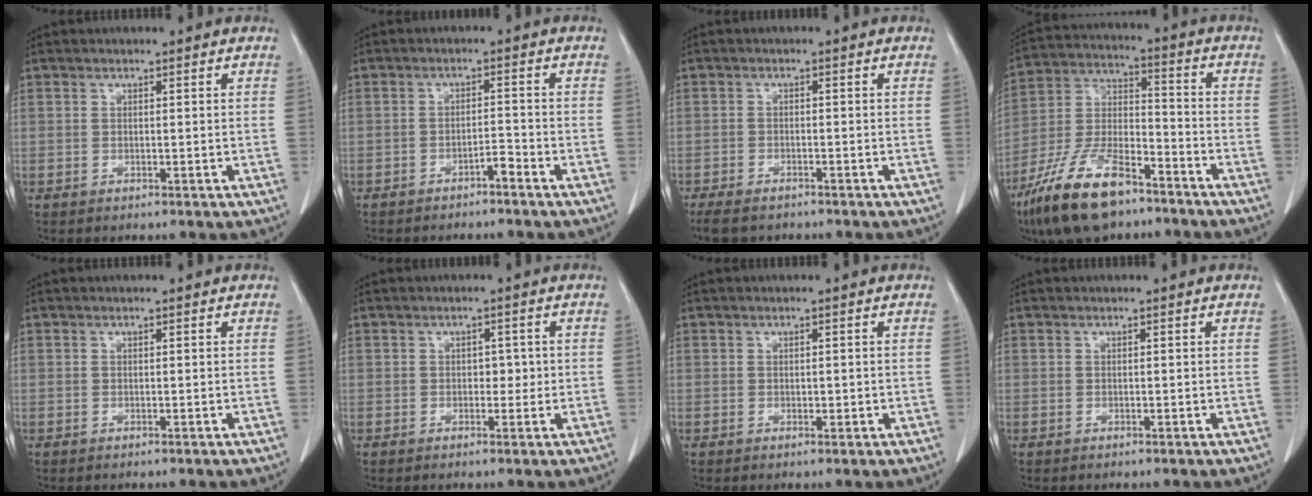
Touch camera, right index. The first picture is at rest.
{"total": 2.0, "force": [-1.7, 0.2, 1.1], "torque": [-0.015, 0.003, -0.027]}
{"total": 5.8, "force": [-4.7, 2.3, 2.4], "torque": [-0.036, -0.008, -0.070]}
{"total": 15.5, "force": [-10.6, 5.2, 10.2], "torque": [-0.209, -0.005, -0.196]}
{"total": 0.0}
{"total": 2.0, "force": [0.1, 1.4, 1.5], "torque": [-0.015, 0.005, 0.001]}
{"total": 1.1, "force": [0.0, 0.7, 0.8], "torque": [-0.009, -0.001, 0.002]}
{"total": 0.0}